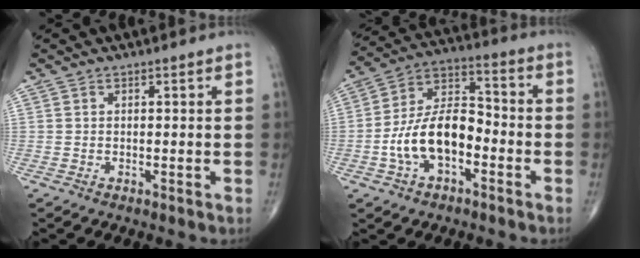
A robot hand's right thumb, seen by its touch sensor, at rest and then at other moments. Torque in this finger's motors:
{"motor_torque": [0.67, 0.04, 1.77, -0.34, 0.13]}